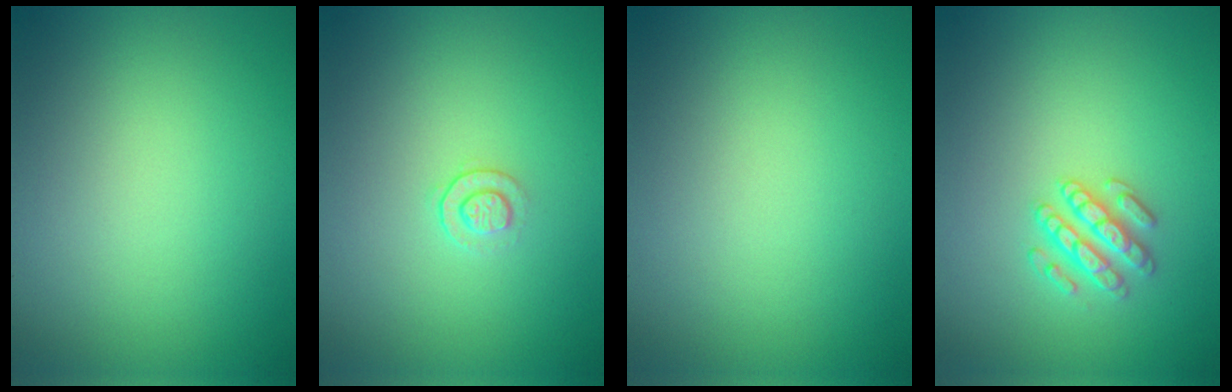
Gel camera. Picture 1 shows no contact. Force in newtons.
{"total": 1.1, "press": 0.7, "slide": 0.9}
{"total": 0.0}
{"total": 2.5, "press": 2.5, "slide": 0.4}